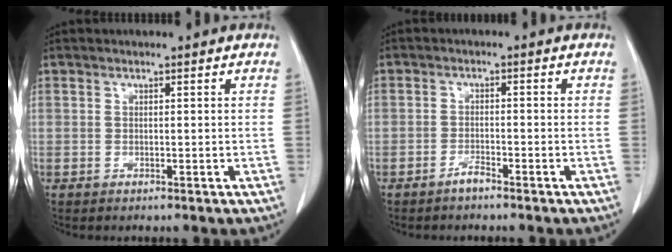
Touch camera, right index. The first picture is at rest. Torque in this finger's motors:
{"motor_torque": [-0.37, -0.32, -0.22, -0.09]}